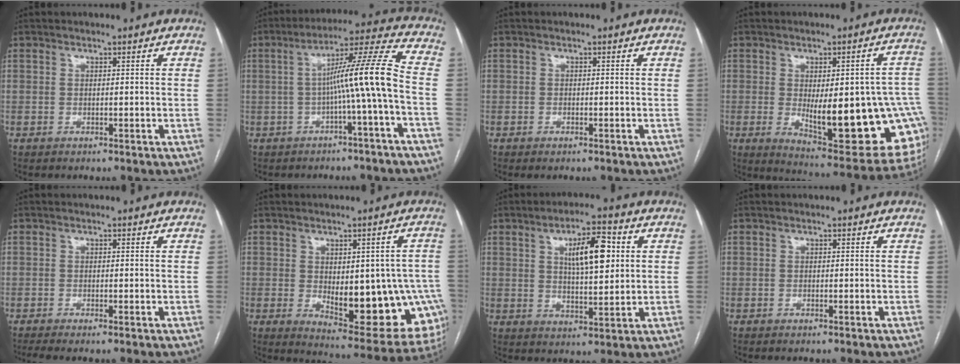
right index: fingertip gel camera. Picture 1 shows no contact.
{"total": 10.5, "force": [-1.8, -1.8, 10.2], "torque": [-0.161, 0.025, -0.029]}
{"total": 0.7, "force": [-0.5, 0.2, 0.4], "torque": [-0.006, -0.001, -0.005]}
{"total": 22.1, "force": [-4.2, 7.3, 20.5], "torque": [-0.177, 0.004, -0.030]}
{"total": 2.3, "force": [-1.7, 0.0, 1.5], "torque": [-0.024, -0.004, -0.030]}
{"total": 18.0, "force": [-3.6, 7.6, 15.9], "torque": [-0.136, 0.012, -0.021]}
{"total": 9.4, "force": [2.8, 2.8, 8.5], "torque": [-0.141, 0.011, 0.048]}
{"total": 0.0}